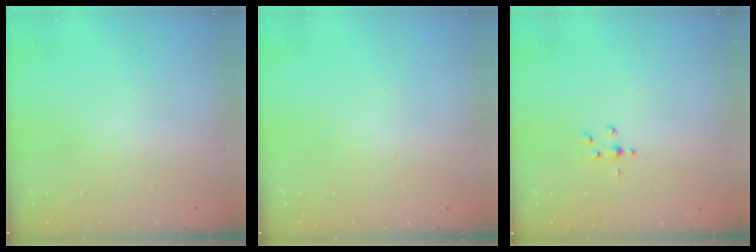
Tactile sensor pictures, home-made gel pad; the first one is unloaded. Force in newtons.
{"total": 0.0}
{"total": 4.0, "press": 3.7, "slide": 1.6}